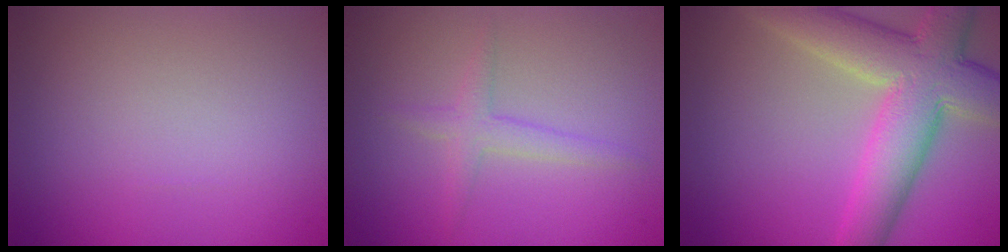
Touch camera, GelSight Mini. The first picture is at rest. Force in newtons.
{"total": 1.9, "press": 1.9, "slide": 0.1}
{"total": 9.4, "press": 9.4, "slide": 0.6}